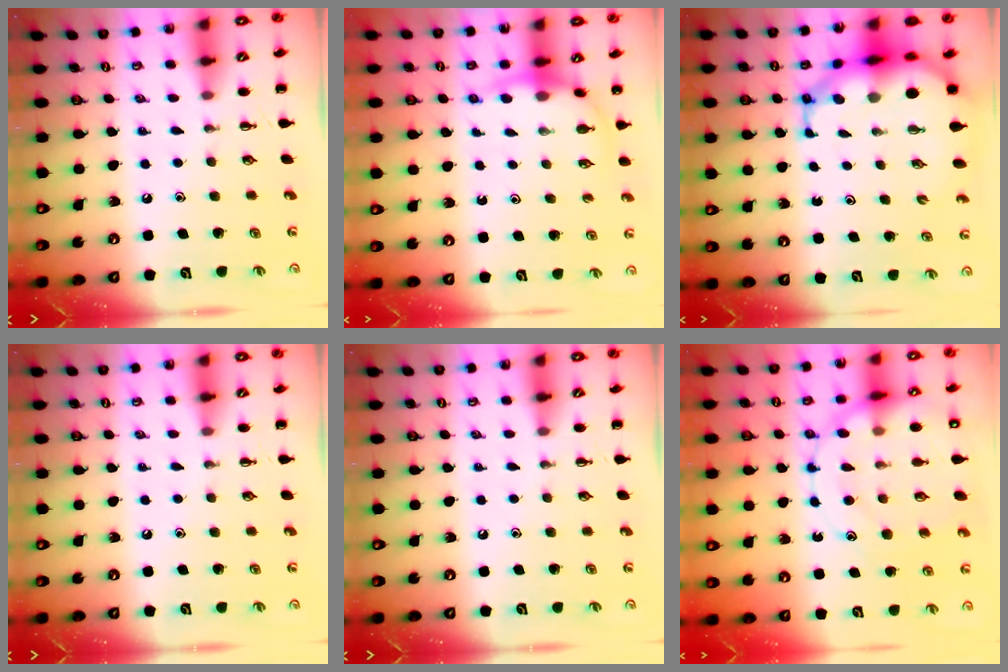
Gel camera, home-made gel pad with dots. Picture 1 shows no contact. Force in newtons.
{"total": 7.2, "press": 7.2, "slide": 0.7}
{"total": 10.7, "press": 10.3, "slide": 3.0}
{"total": 0.0}
{"total": 0.0}
{"total": 19.3, "press": 19.2, "slide": 2.0}